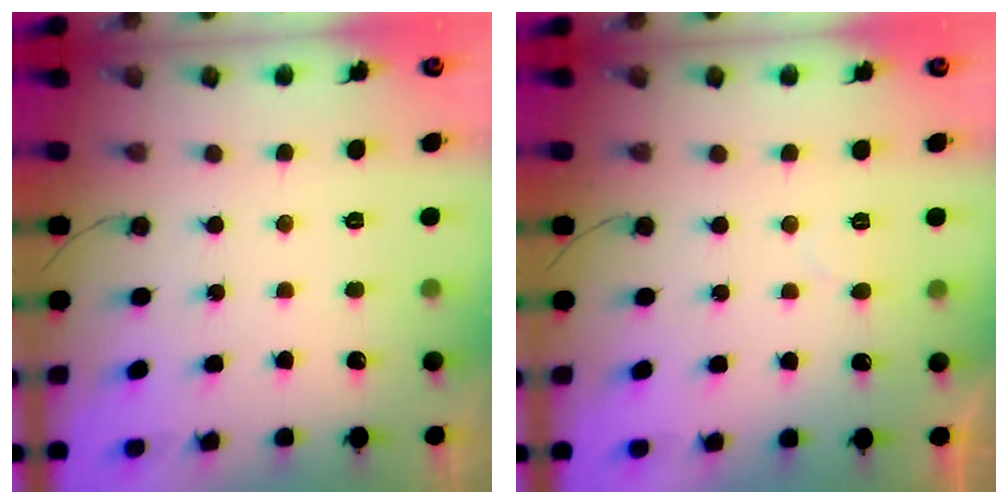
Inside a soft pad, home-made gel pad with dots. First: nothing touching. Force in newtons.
{"total": 3.3, "press": 3.3, "slide": 0.2}